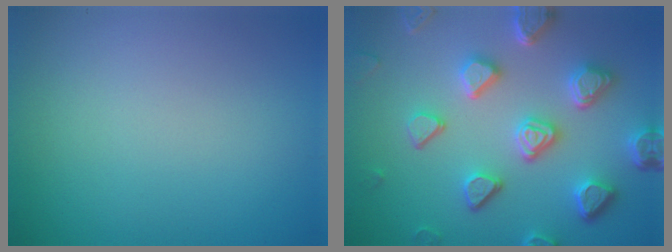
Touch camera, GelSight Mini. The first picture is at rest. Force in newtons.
{"total": 6.5, "press": 5.3, "slide": 3.8}